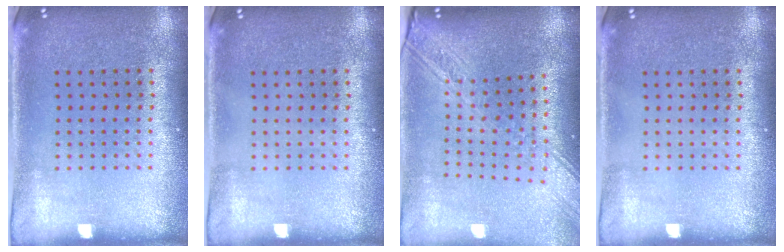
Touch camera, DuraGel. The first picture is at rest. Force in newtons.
{"total": 0.0}
{"total": 2.7, "press": 2.1, "slide": 1.6}
{"total": 0.0}